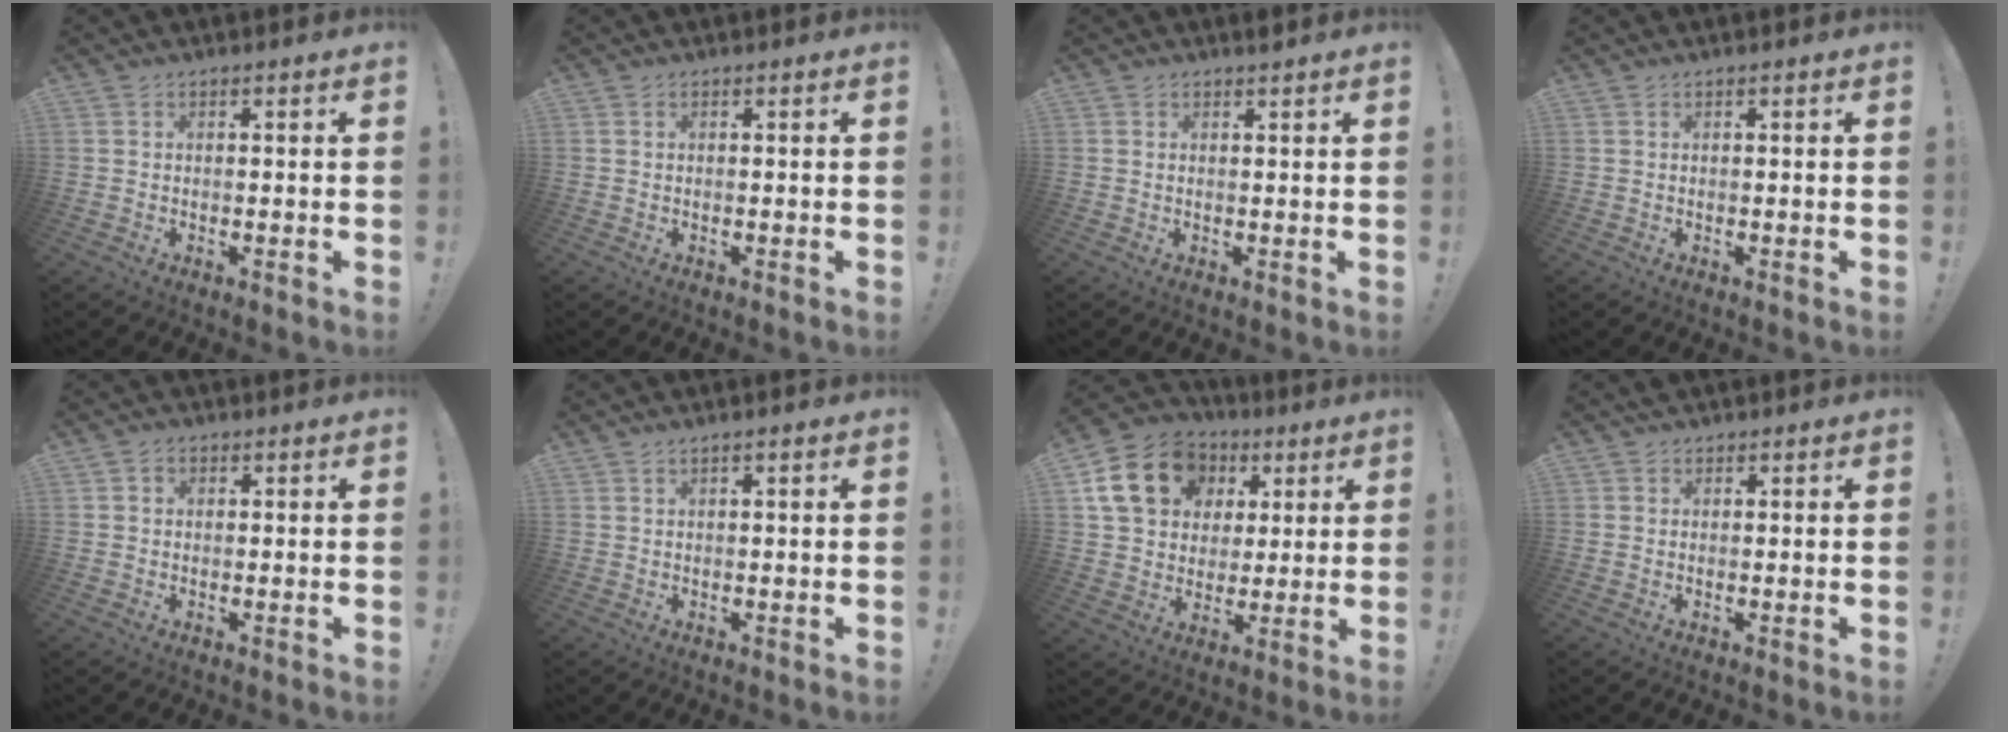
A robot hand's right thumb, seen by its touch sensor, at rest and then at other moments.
{"total": 0.0}
{"total": 1.0, "force": [1.0, -0.1, 0.4], "torque": [0.003, -0.007, 0.015]}
{"total": 0.0}
{"total": 1.3, "force": [0.3, 1.2, 0.6], "torque": [-0.007, 0.003, 0.004]}
{"total": 1.1, "force": [0.7, 0.1, 0.7], "torque": [-0.017, 0.001, 0.013]}
{"total": 17.7, "force": [6.5, 14.1, 8.5], "torque": [-0.129, -0.013, 0.139]}
{"total": 1.0, "force": [0.8, 0.6, 0.1], "torque": [0.000, 0.000, 0.016]}